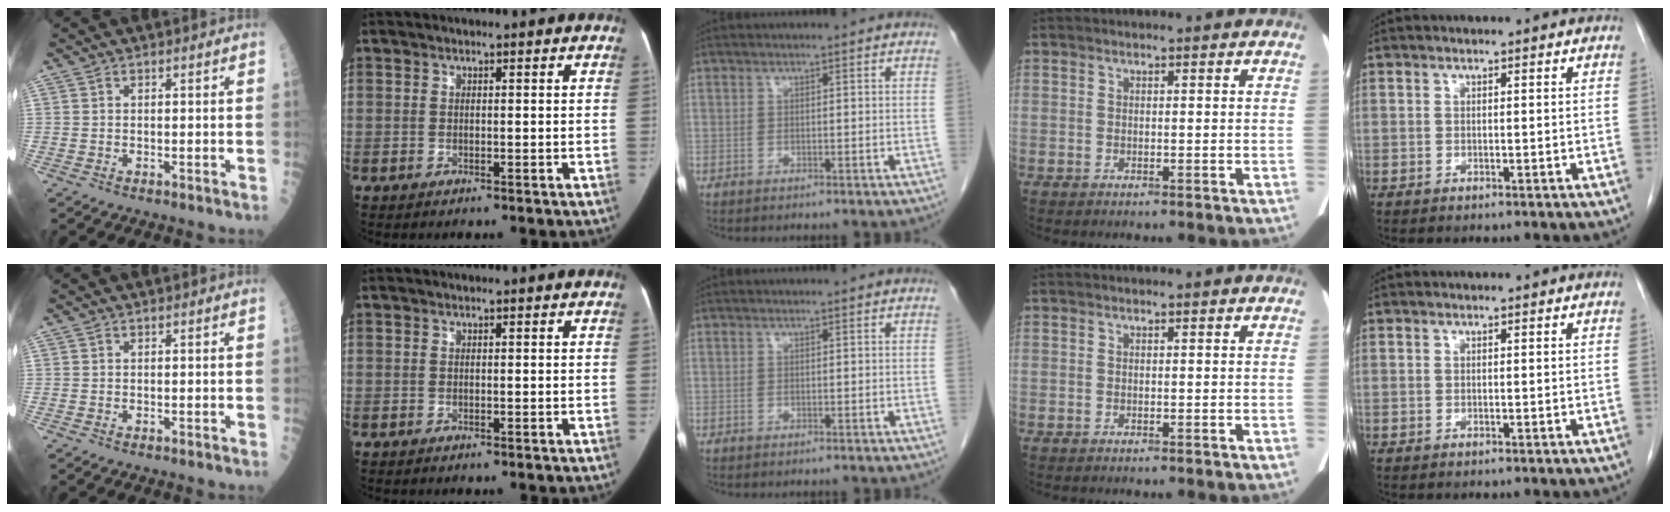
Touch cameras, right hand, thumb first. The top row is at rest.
{}